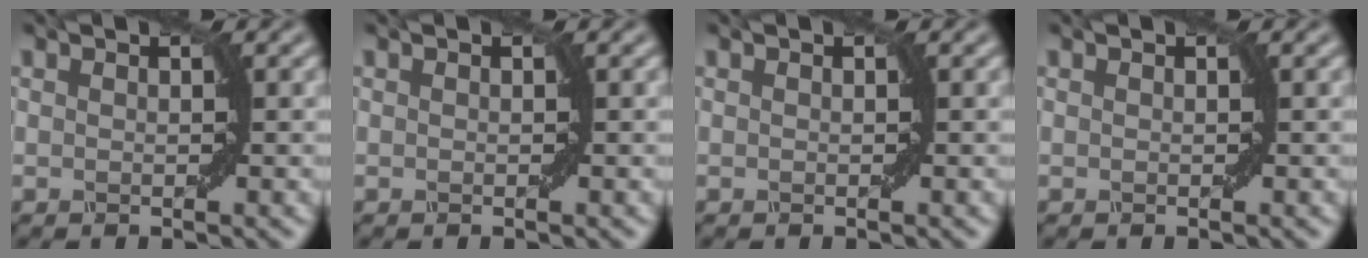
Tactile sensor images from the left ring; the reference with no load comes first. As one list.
[{"total": 0.0}, {"total": 0.0}, {"total": 0.0}]